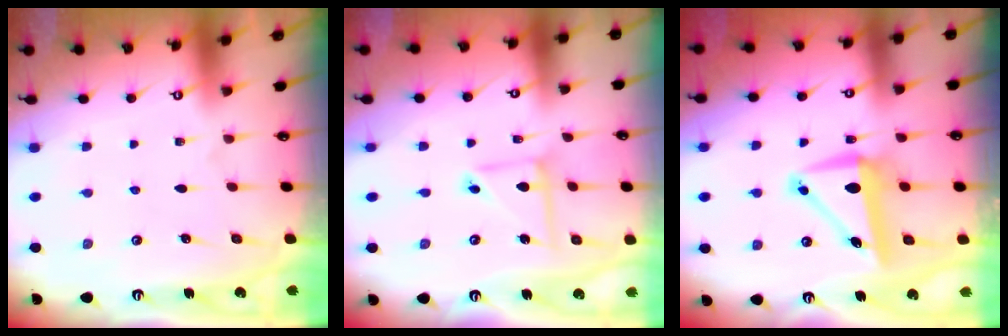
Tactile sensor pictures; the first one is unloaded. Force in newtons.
{"total": 6.6, "press": 6.6, "slide": 0.5}
{"total": 8.2, "press": 8.1, "slide": 1.0}